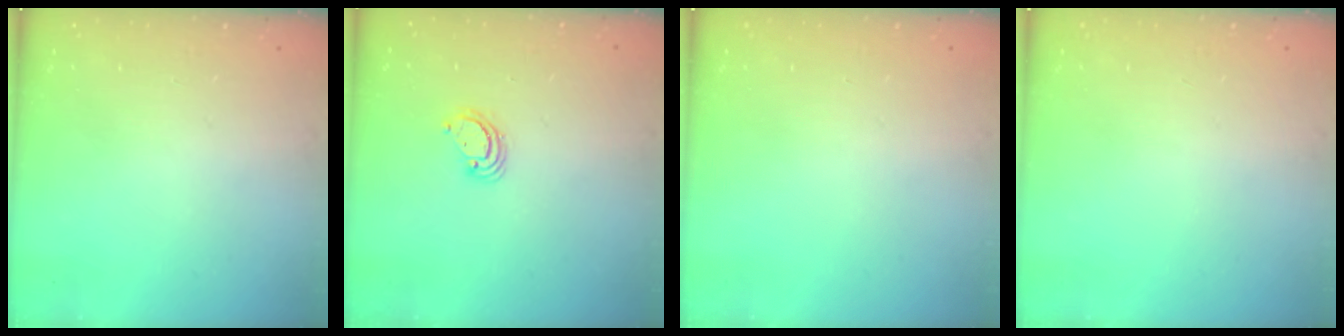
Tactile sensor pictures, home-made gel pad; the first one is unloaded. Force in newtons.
{"total": 3.8, "press": 3.8, "slide": 0.1}
{"total": 0.0}
{"total": 0.0}